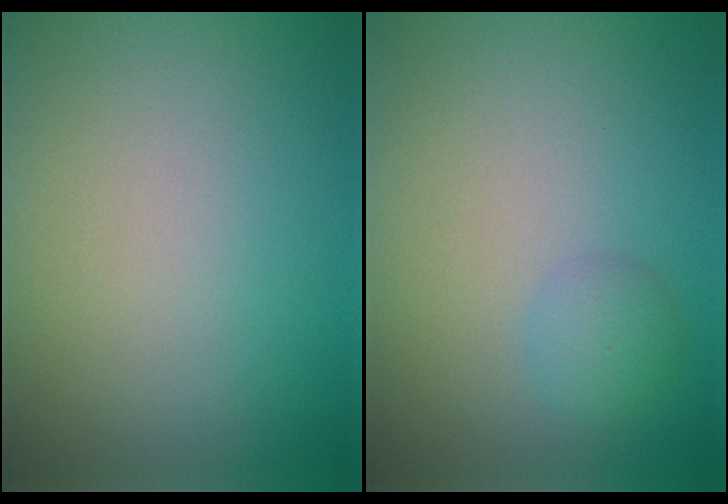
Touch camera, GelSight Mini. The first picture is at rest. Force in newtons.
{"total": 1.8, "press": 1.8, "slide": 0.0}